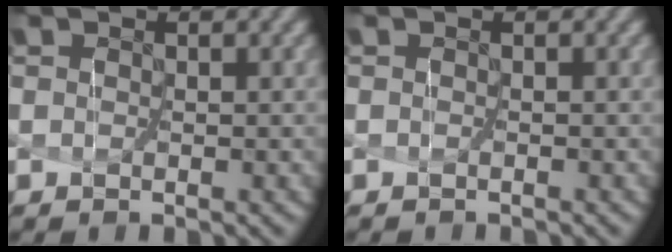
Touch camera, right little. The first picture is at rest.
{"total": 0.6, "force": [-0.5, -0.2, -0.3], "torque": [0.002, -0.003, -0.005]}